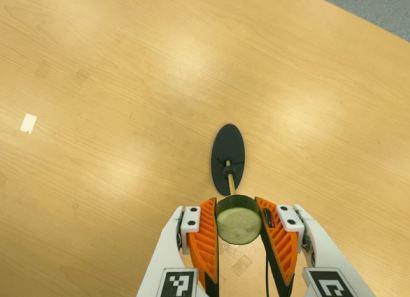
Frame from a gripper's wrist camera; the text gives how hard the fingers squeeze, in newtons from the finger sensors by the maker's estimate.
{"total": 11.6, "left": 11.4, "right": 11.7}